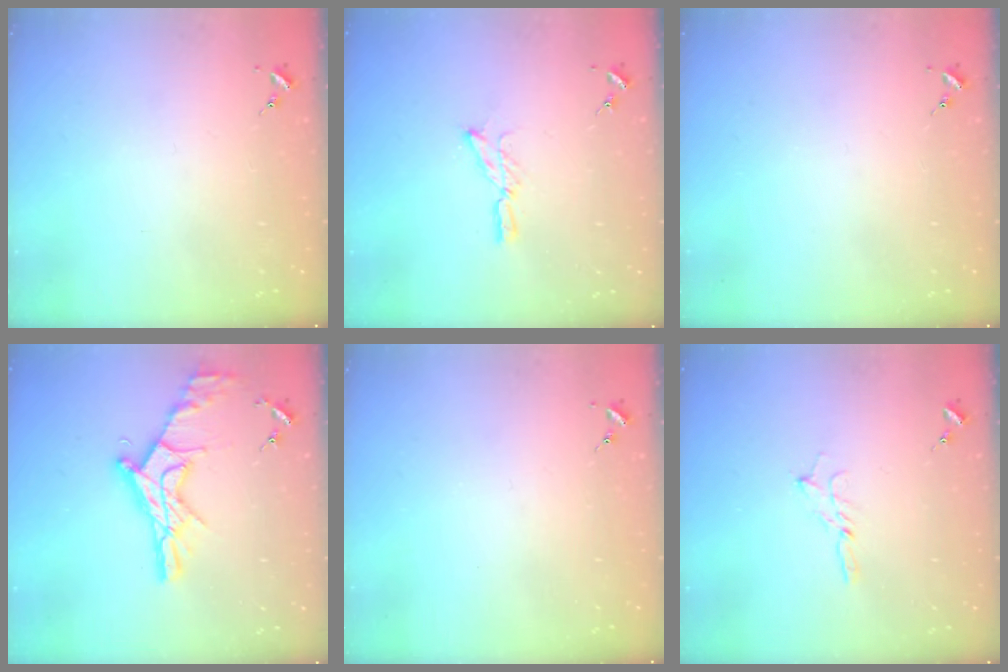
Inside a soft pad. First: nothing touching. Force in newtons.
{"total": 8.4, "press": 8.3, "slide": 0.2}
{"total": 0.0}
{"total": 17.6, "press": 17.5, "slide": 1.6}
{"total": 0.0}
{"total": 2.9, "press": 2.9, "slide": 0.2}